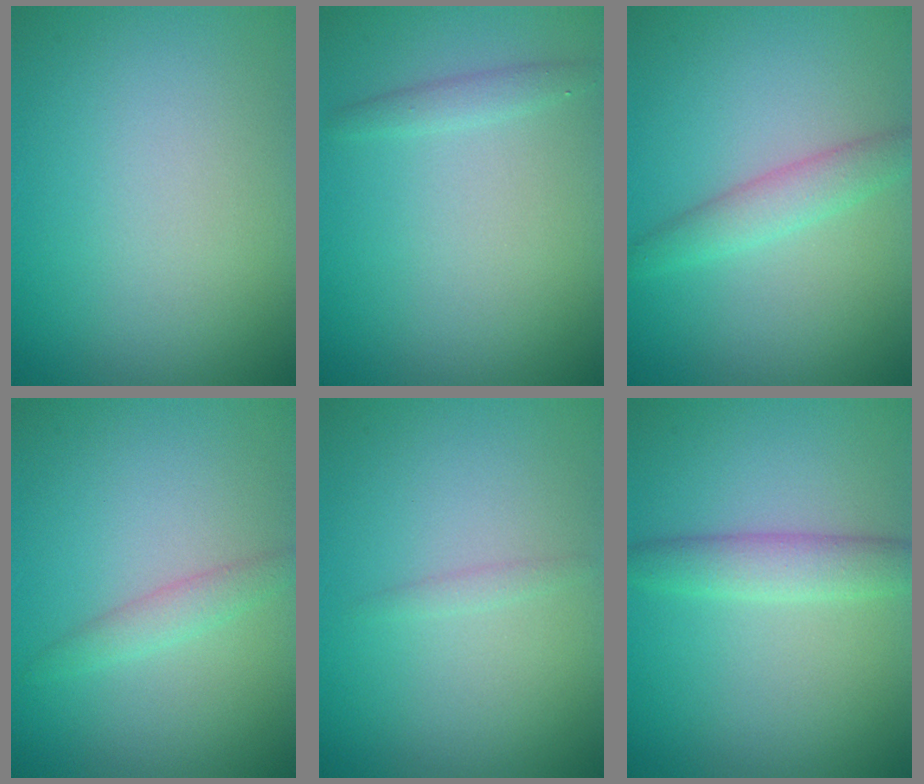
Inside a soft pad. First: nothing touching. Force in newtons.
{"total": 1.1, "press": 1.1, "slide": 0.0}
{"total": 2.4, "press": 2.4, "slide": 0.1}
{"total": 1.6, "press": 1.6, "slide": 0.0}
{"total": 0.6, "press": 0.6, "slide": 0.0}
{"total": 2.8, "press": 2.8, "slide": 0.1}